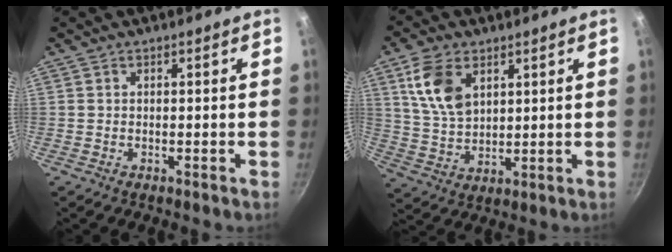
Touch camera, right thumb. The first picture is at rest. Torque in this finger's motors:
{"motor_torque": [-0.12, 2.09, 0.40, -0.37, 0.10]}